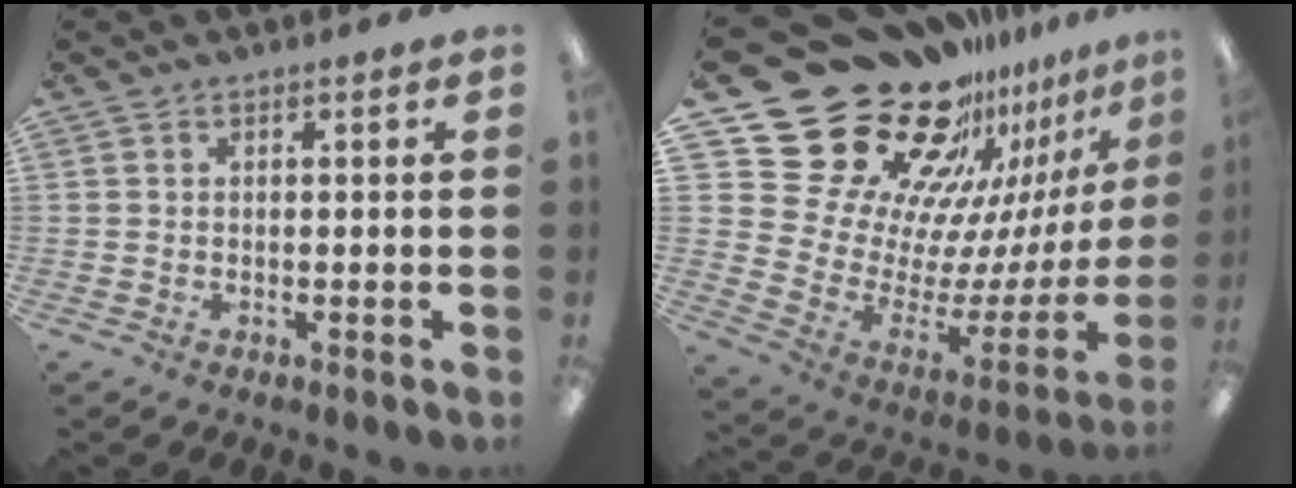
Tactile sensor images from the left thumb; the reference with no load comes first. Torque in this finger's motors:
{"motor_torque": [1.50, 1.76, 1.38, -1.39, 0.06]}